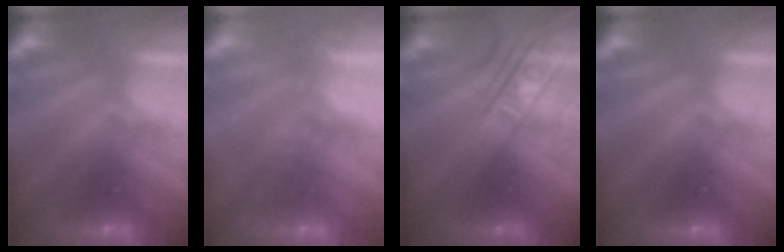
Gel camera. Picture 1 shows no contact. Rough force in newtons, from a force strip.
{"total": 1.8}
{"total": 2.4}
{"total": 0.0}